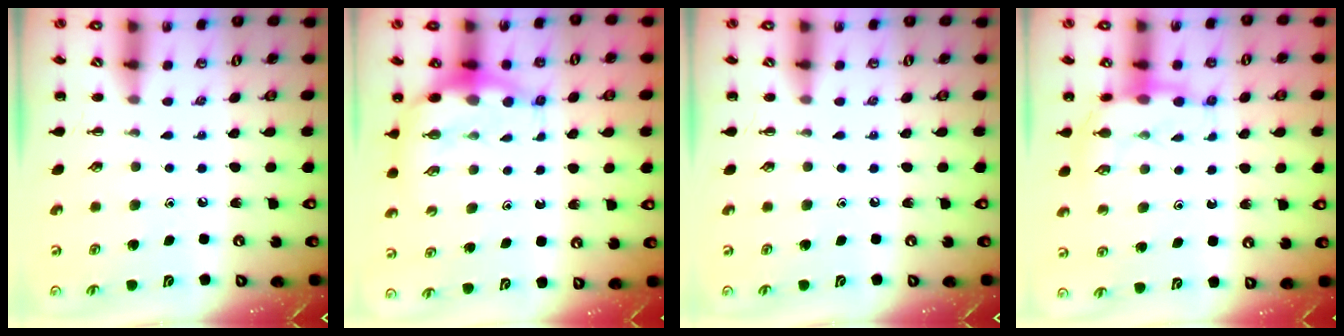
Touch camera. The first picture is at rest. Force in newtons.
{"total": 6.6, "press": 6.5, "slide": 1.6}
{"total": 0.0}
{"total": 7.7, "press": 7.6, "slide": 1.1}